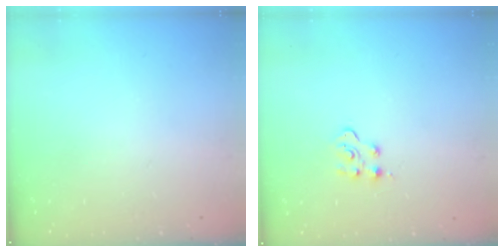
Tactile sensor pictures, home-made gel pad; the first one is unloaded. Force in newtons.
{"total": 3.9, "press": 3.8, "slide": 0.5}